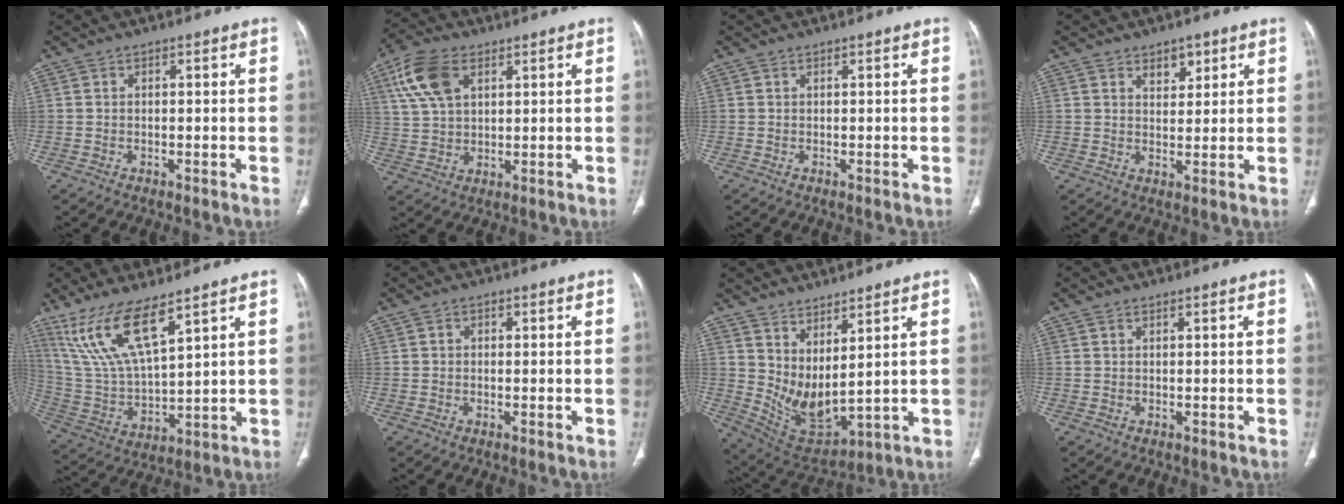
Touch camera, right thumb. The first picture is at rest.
{"total": 10.1, "force": [4.4, 5.8, 7.0], "torque": [-0.141, 0.001, 0.086]}
{"total": 0.0}
{"total": 3.6, "force": [2.2, 2.2, 1.9], "torque": [-0.006, -0.014, 0.036]}
{"total": 14.6, "force": [9.9, 3.8, 10.1], "torque": [-0.193, -0.047, 0.217]}
{"total": 0.9, "force": [0.0, 0.7, 0.5], "torque": [-0.001, 0.003, -0.004]}
{"total": 10.4, "force": [4.4, 4.0, 8.5], "torque": [-0.154, -0.042, 0.105]}
{"total": 0.0}